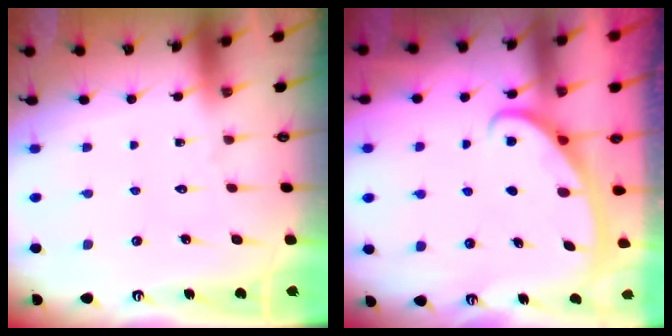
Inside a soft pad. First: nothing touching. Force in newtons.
{"total": 2.8, "press": 2.8, "slide": 0.4}